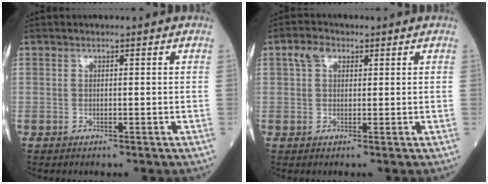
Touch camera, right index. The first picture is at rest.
{"total": 2.8, "force": [1.2, 1.8, 1.7], "torque": [-0.039, 0.020, 0.022]}